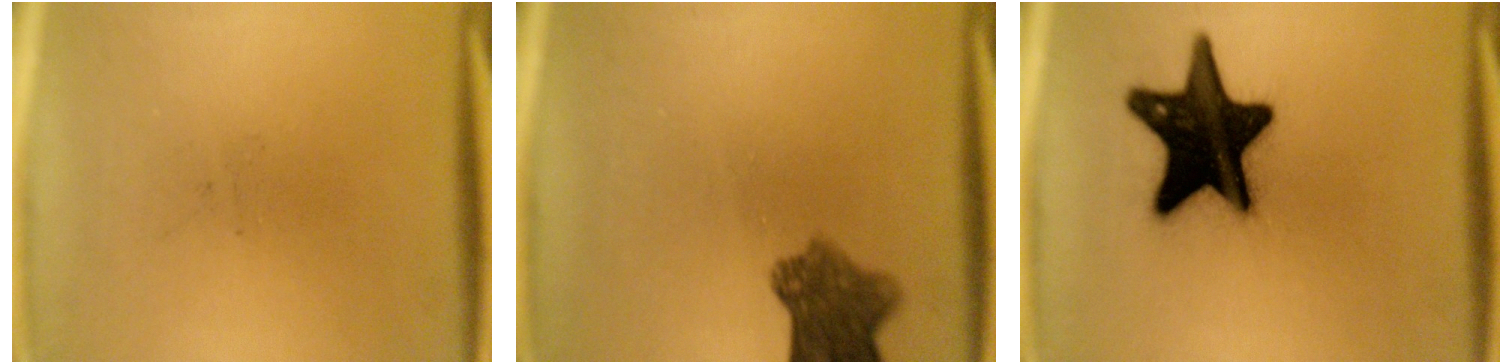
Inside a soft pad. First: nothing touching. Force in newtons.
{"total": 7.3}
{"total": 19.9}